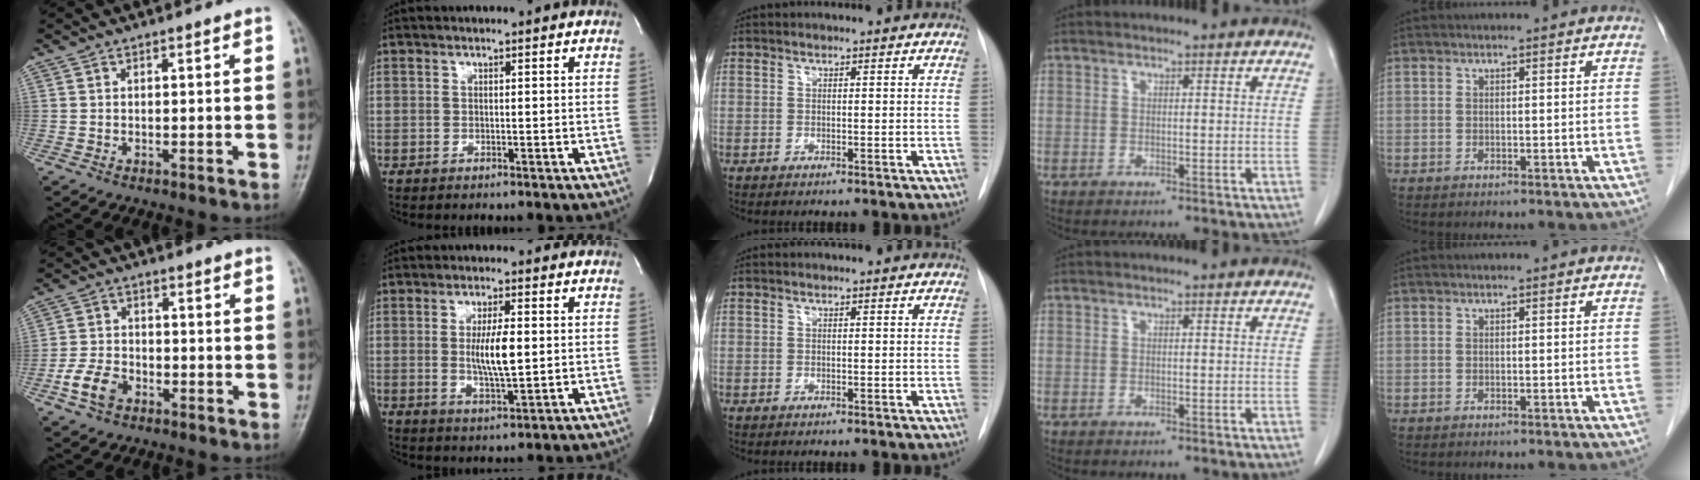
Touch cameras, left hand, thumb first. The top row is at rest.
{"thumb": {"total": 6.1, "force": [-3.0, 4.1, 3.4], "torque": [-0.063, 0.016, -0.059]}, "index": {"total": 6.1, "force": [-0.1, 1.0, 6.0], "torque": [-0.111, -0.011, -0.001]}}